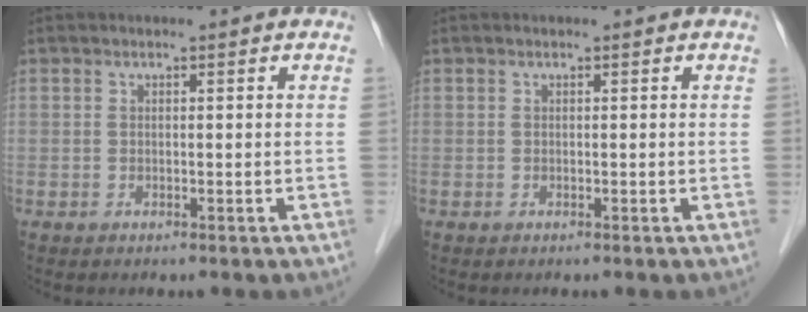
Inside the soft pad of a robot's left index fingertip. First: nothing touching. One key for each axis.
{"total": 0.0}